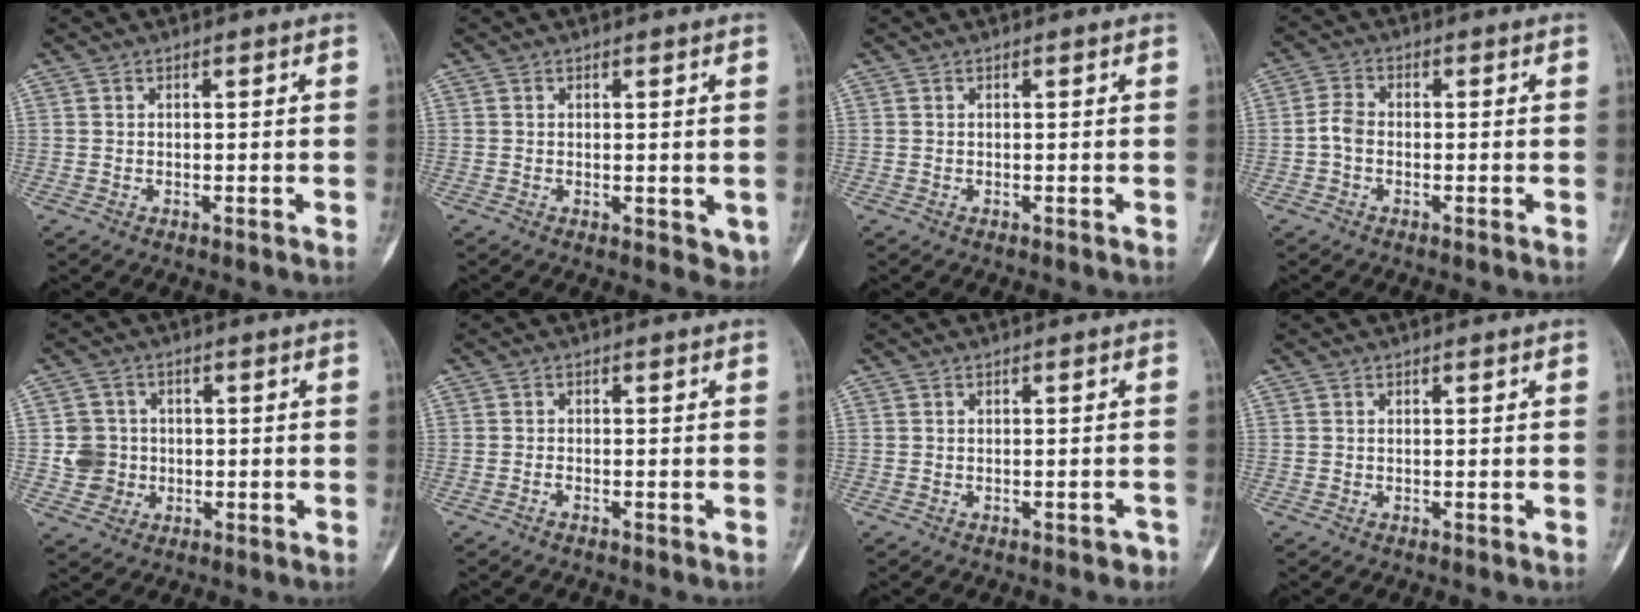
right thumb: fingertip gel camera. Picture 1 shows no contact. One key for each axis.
{"total": 3.4, "fx": -0.2, "fy": 1.7, "fz": 3.0, "tx": -0.025, "ty": -0.009, "tz": 0.000}
{"total": 0.0}
{"total": 3.2, "fx": -0.8, "fy": 2.2, "fz": 2.2, "tx": -0.042, "ty": 0.010, "tz": -0.025}
{"total": 5.8, "fx": -0.2, "fy": 5.7, "fz": 1.2, "tx": 0.002, "ty": 0.008, "tz": -0.004}
{"total": 0.6, "fx": -0.5, "fy": 0.2, "fz": 0.2, "tx": -0.007, "ty": 0.005, "tz": -0.011}
{"total": 1.7, "fx": -1.2, "fy": 0.9, "fz": 0.8, "tx": -0.008, "ty": 0.011, "tz": -0.013}
{"total": 0.0}